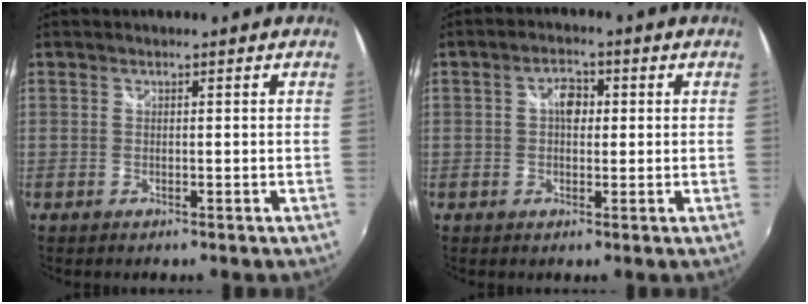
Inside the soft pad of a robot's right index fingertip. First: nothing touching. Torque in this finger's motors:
{"motor_torque": [0.51, 0.14, 0.03, 0.04]}